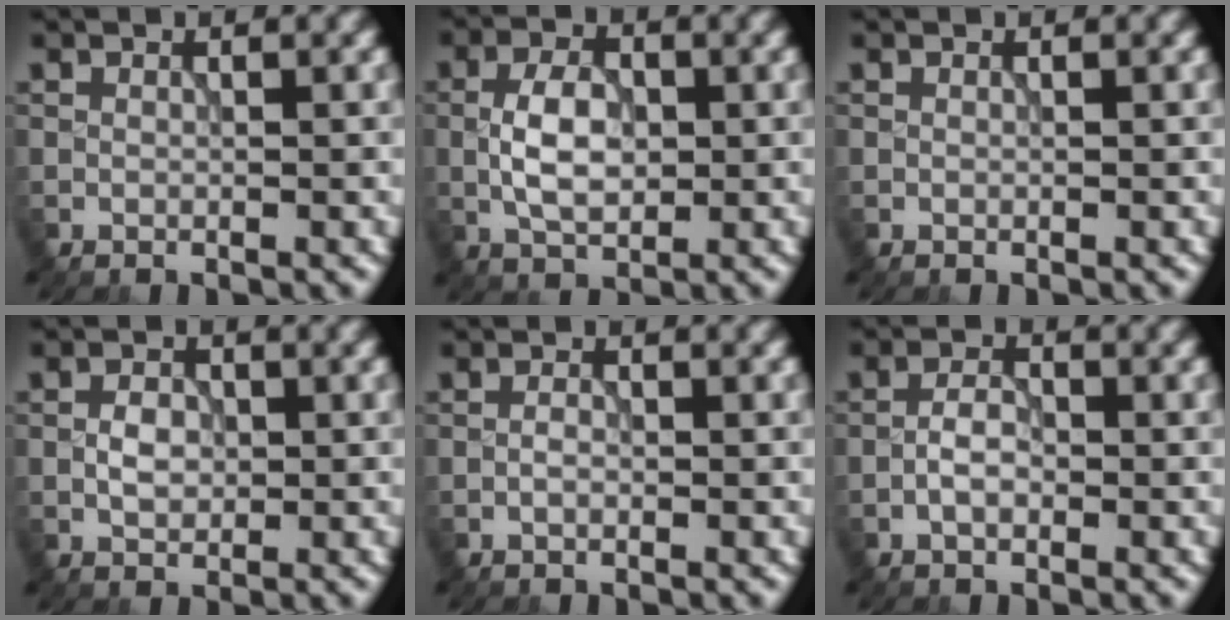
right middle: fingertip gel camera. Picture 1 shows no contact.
{"total": 4.4, "force": [-0.3, 2.5, 3.6], "torque": [-0.072, 0.005, -0.008]}
{"total": 0.0}
{"total": 2.1, "force": [-0.2, 1.5, 1.5], "torque": [-0.028, 0.004, -0.007]}
{"total": 0.9, "force": [-0.3, 0.4, 0.7], "torque": [-0.015, 0.002, -0.009]}
{"total": 2.1, "force": [-0.8, 1.0, 1.7], "torque": [-0.030, 0.005, -0.020]}